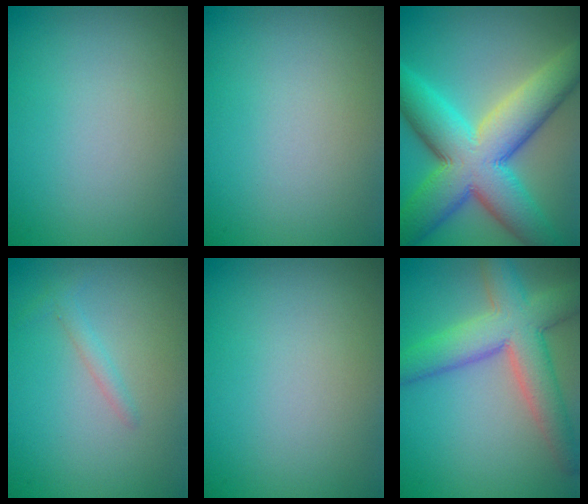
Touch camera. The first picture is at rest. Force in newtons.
{"total": 0.0}
{"total": 12.8, "press": 12.7, "slide": 0.6}
{"total": 1.2, "press": 1.2, "slide": 0.1}
{"total": 0.0}
{"total": 7.5, "press": 7.5, "slide": 0.4}